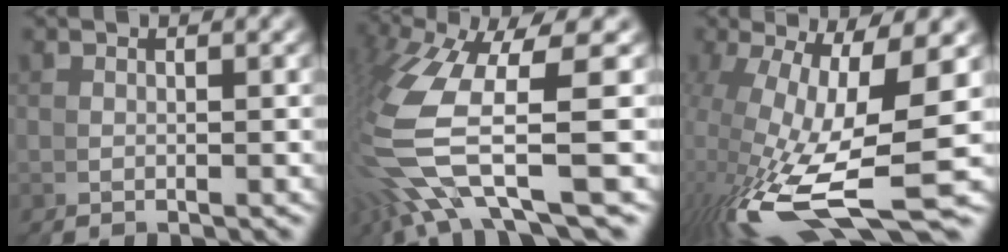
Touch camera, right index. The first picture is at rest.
{"total": 6.1, "force": [1.6, 2.4, 5.4], "torque": [-0.156, 0.015, 0.022]}
{"total": 9.3, "force": [-1.6, 3.7, 8.4], "torque": [-0.192, -0.019, -0.005]}